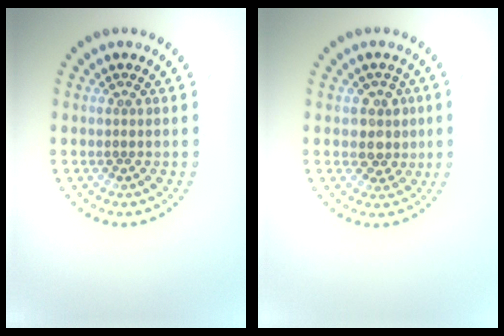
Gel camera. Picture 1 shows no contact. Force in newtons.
{"total": 2.4, "press": 2.1, "slide": 1.2}